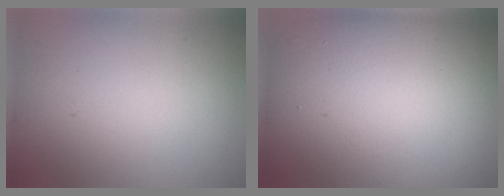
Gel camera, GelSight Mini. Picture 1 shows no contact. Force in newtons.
{"total": 17.4, "press": 17.3, "slide": 1.0}